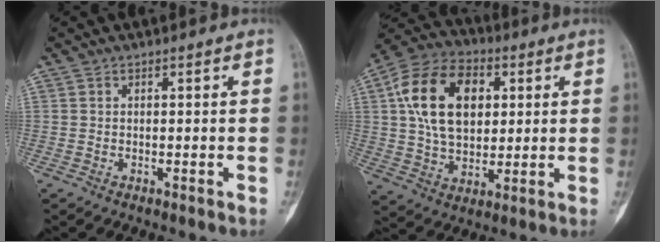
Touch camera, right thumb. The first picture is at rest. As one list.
[{"total": 17.5, "force": [4.1, 11.5, 12.6], "torque": [-0.200, 0.004, 0.068]}]